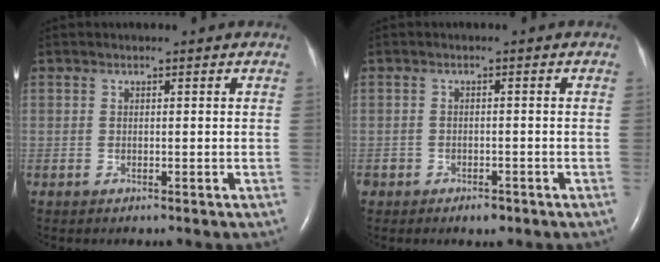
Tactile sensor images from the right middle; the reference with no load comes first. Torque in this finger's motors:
{"motor_torque": [-0.05, 0.07, -0.01, -0.01]}